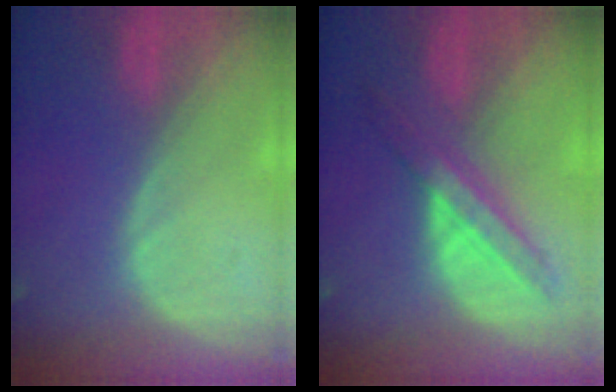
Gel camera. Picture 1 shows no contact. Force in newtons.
{"total": 6.5, "press": 6.3, "slide": 1.6}